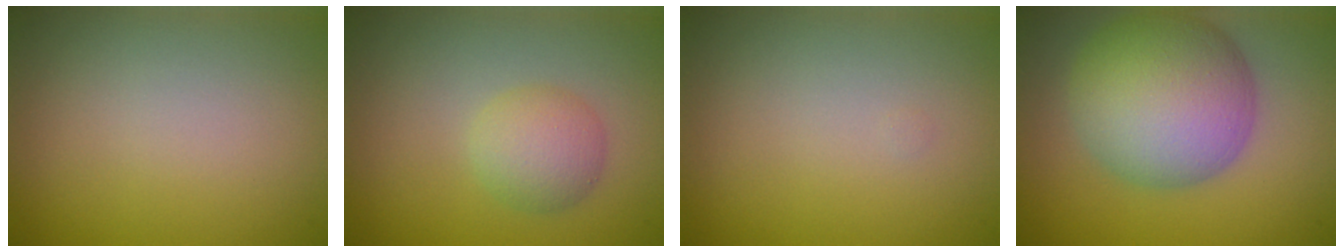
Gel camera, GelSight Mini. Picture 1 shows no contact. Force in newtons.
{"total": 2.9, "press": 2.9, "slide": 0.1}
{"total": 0.0}
{"total": 10.3, "press": 10.2, "slide": 0.5}